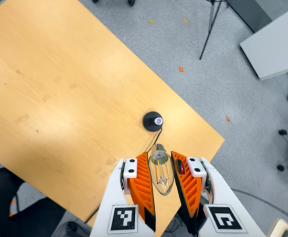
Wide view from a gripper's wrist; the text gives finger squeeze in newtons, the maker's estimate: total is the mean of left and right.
{"total": 11.5, "left": 11.8, "right": 11.3}